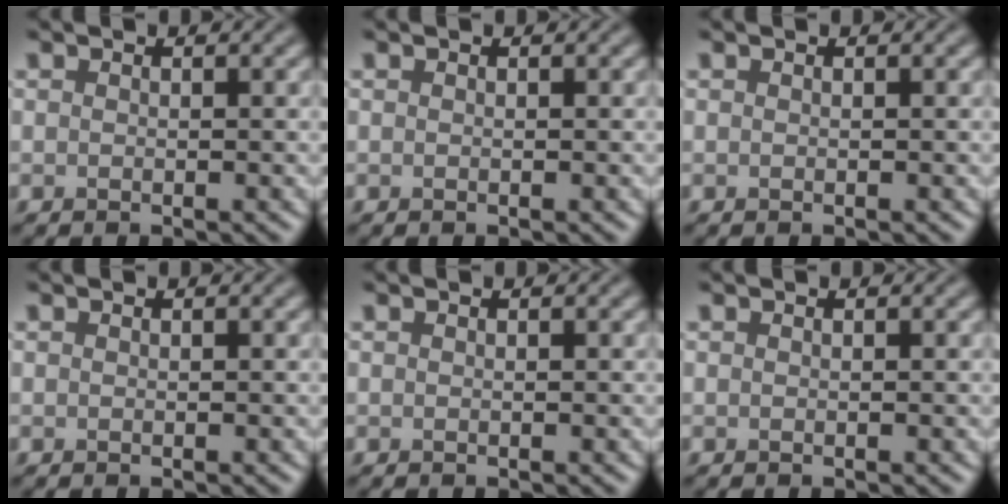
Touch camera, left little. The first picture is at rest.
{"total": 0.0}
{"total": 0.0}
{"total": 0.0}
{"total": 0.0}
{"total": 0.0}